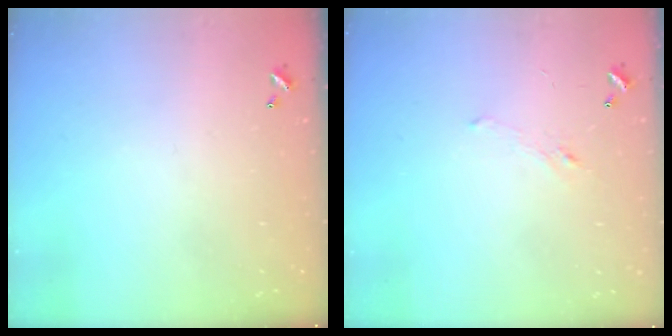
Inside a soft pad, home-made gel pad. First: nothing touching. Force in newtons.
{"total": 1.1, "press": 0.9, "slide": 0.6}